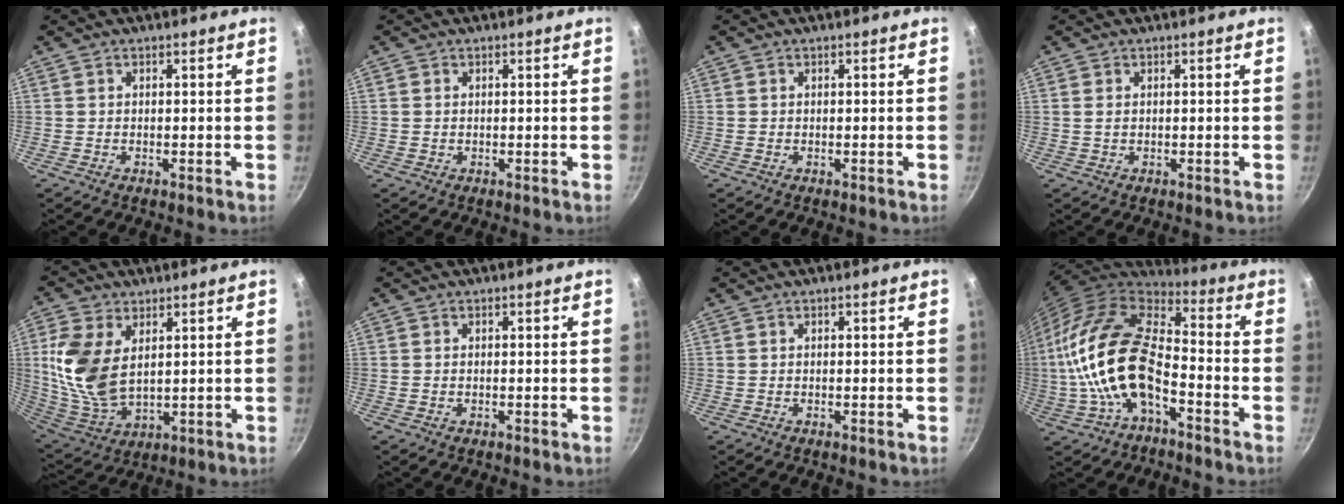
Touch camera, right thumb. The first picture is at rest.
{"total": 0.5, "force": [0.1, 0.5, 0.1], "torque": [0.000, 0.001, 0.000]}
{"total": 0.0}
{"total": 1.1, "force": [0.3, 0.7, 0.8], "torque": [-0.016, 0.001, 0.005]}
{"total": 13.9, "force": [3.4, 8.3, 10.6], "torque": [-0.215, -0.024, 0.079]}
{"total": 0.0}
{"total": 0.0}
{"total": 19.7, "force": [-5.0, 10.1, 16.2], "torque": [-0.300, 0.040, -0.105]}